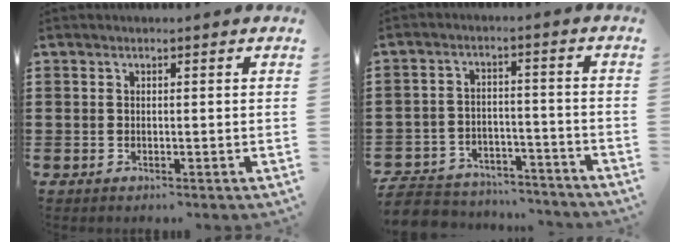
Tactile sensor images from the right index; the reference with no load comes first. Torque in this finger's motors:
{"motor_torque": [-2.14, 0.00, -1.05, -0.03]}